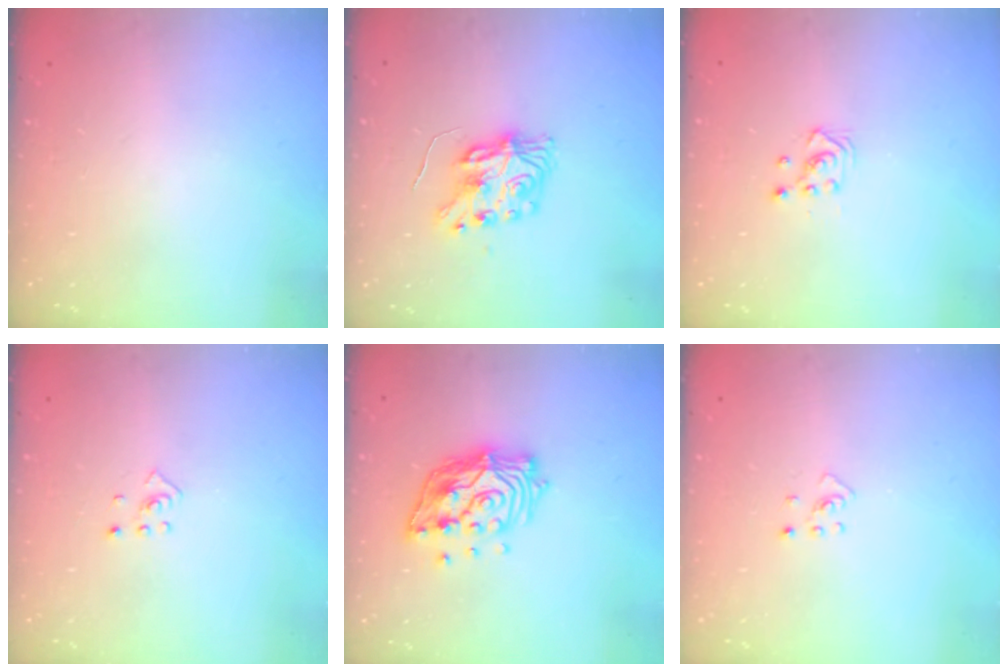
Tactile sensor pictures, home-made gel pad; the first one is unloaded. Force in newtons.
{"total": 8.1, "press": 8.1, "slide": 0.2}
{"total": 3.1, "press": 3.1, "slide": 0.2}
{"total": 2.0, "press": 1.9, "slide": 0.8}
{"total": 14.3, "press": 14.1, "slide": 2.0}
{"total": 2.7, "press": 2.7, "slide": 0.5}